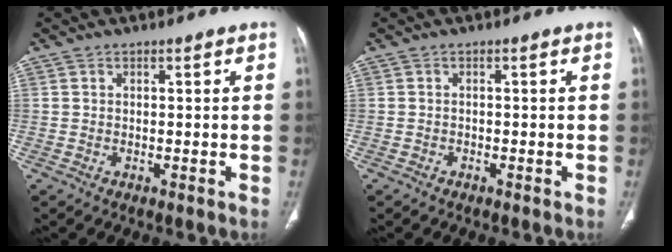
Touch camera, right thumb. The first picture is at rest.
{"total": 0.5, "force": [-0.4, 0.3, 0.1], "torque": [-0.005, 0.001, -0.012]}